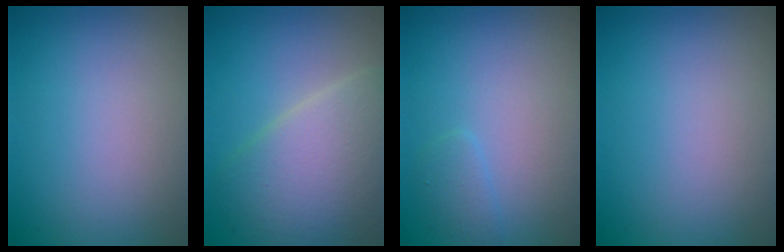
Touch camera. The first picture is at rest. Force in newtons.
{"total": 6.8, "press": 6.8, "slide": 0.2}
{"total": 1.1, "press": 1.1, "slide": 0.1}
{"total": 0.0}